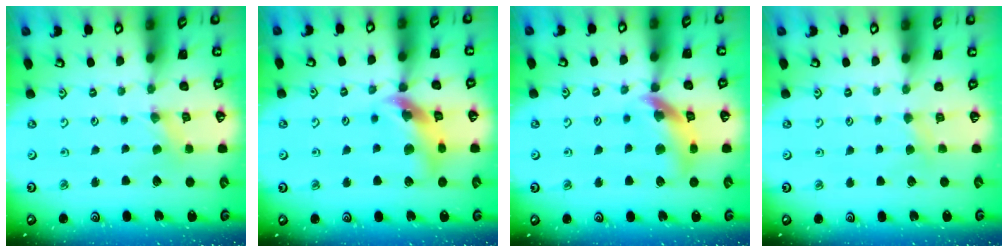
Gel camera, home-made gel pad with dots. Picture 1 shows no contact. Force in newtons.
{"total": 13.2, "press": 13.0, "slide": 1.8}
{"total": 13.8, "press": 13.7, "slide": 1.7}
{"total": 2.5, "press": 2.5, "slide": 0.4}